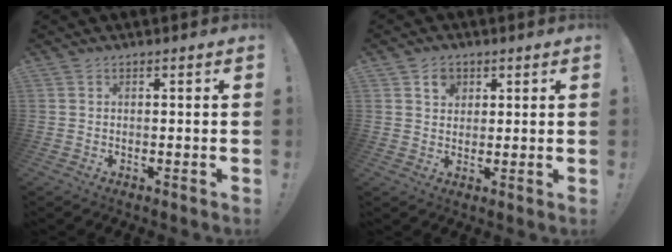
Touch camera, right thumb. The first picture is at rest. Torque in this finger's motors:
{"motor_torque": [0.16, 0.58, 0.12, -0.04, 0.00]}